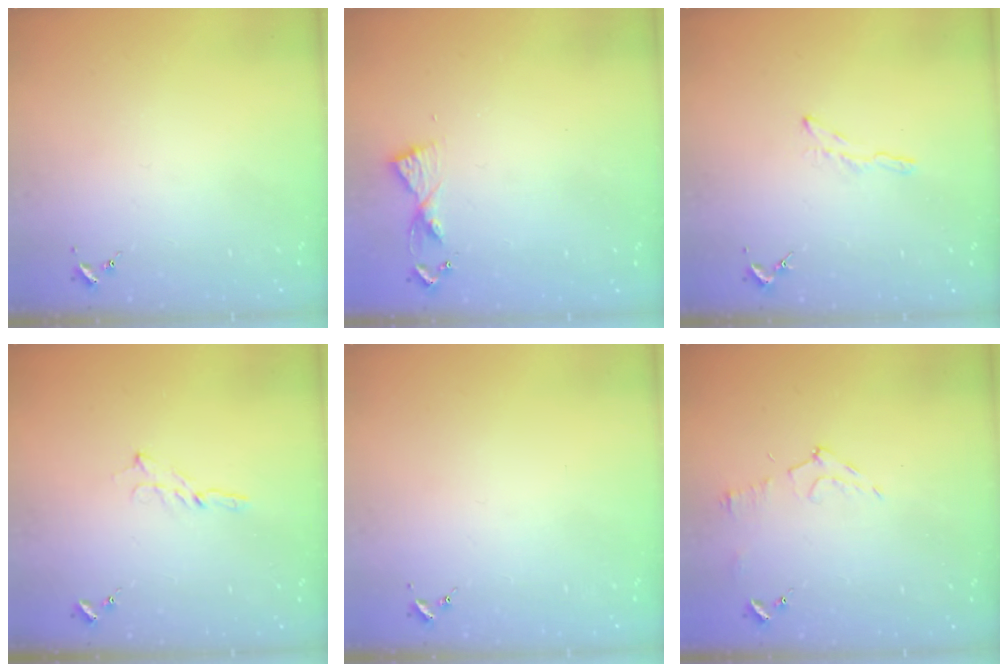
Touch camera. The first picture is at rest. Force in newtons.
{"total": 5.5, "press": 5.4, "slide": 0.6}
{"total": 3.8, "press": 3.7, "slide": 0.4}
{"total": 2.0, "press": 2.0, "slide": 0.2}
{"total": 0.0}
{"total": 7.4, "press": 7.4, "slide": 0.7}